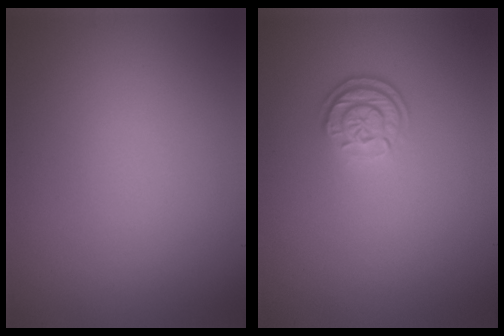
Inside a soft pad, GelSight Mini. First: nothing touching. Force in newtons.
{"total": 2.3, "press": 2.0, "slide": 1.3}